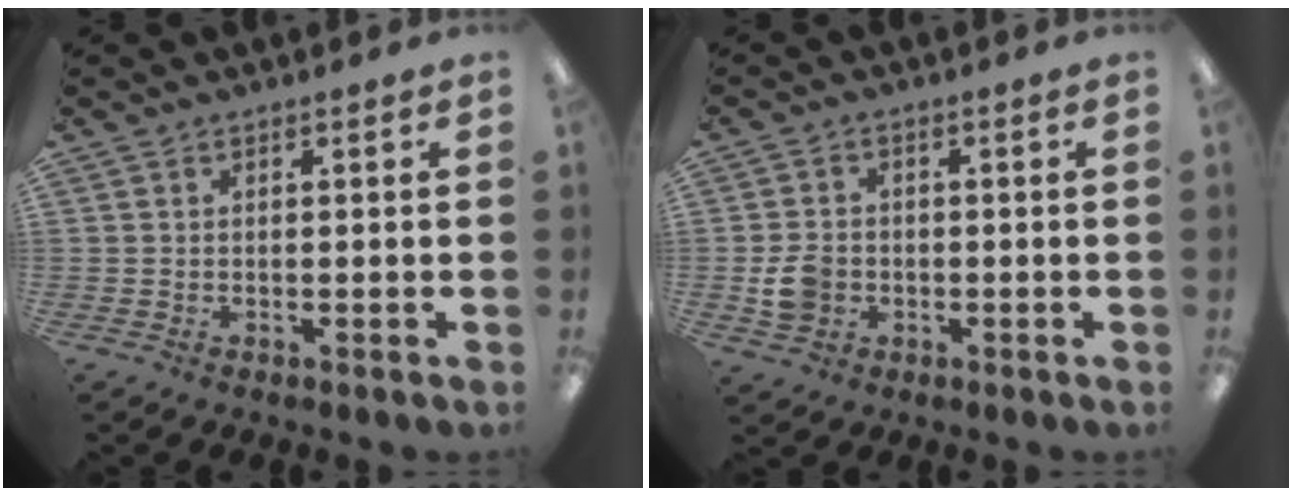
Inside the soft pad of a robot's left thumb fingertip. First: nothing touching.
{"total": 5.6, "force": [-1.3, 4.7, 2.7], "torque": [-0.051, 0.004, -0.023]}